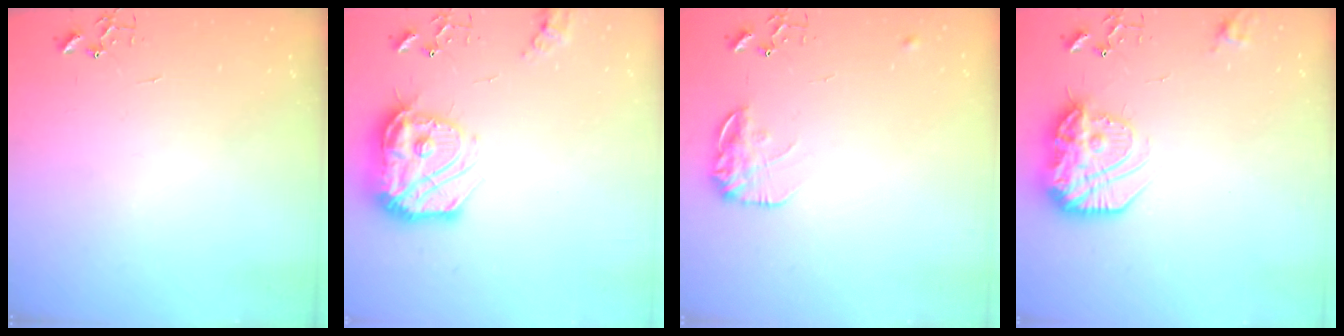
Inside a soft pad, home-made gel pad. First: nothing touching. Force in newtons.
{"total": 19.7, "press": 19.6, "slide": 1.8}
{"total": 12.3, "press": 12.2, "slide": 0.6}
{"total": 22.2, "press": 22.1, "slide": 1.5}